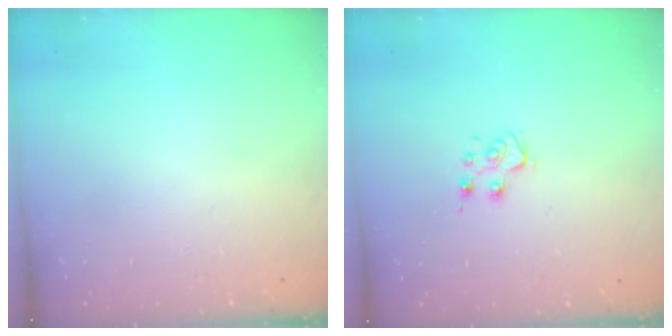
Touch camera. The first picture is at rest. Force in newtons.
{"total": 6.2, "press": 6.1, "slide": 0.8}